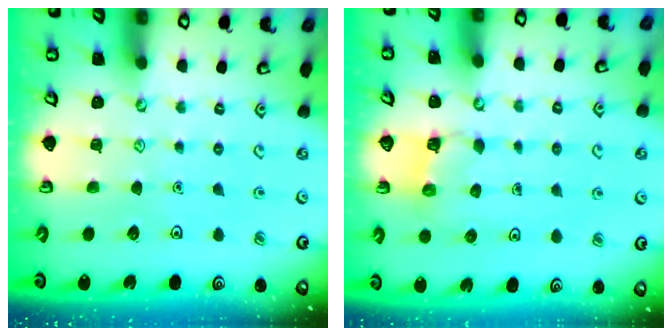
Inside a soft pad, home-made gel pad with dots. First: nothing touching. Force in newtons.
{"total": 2.1, "press": 2.0, "slide": 0.5}